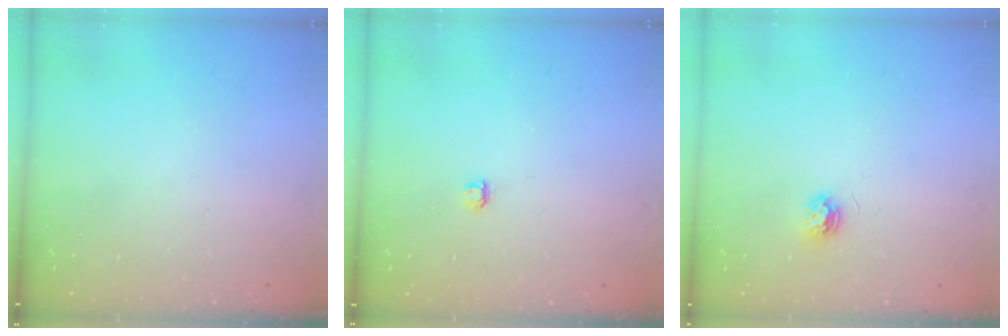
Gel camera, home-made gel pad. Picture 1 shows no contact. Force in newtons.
{"total": 2.8, "press": 2.8, "slide": 0.3}
{"total": 3.7, "press": 3.7, "slide": 0.4}